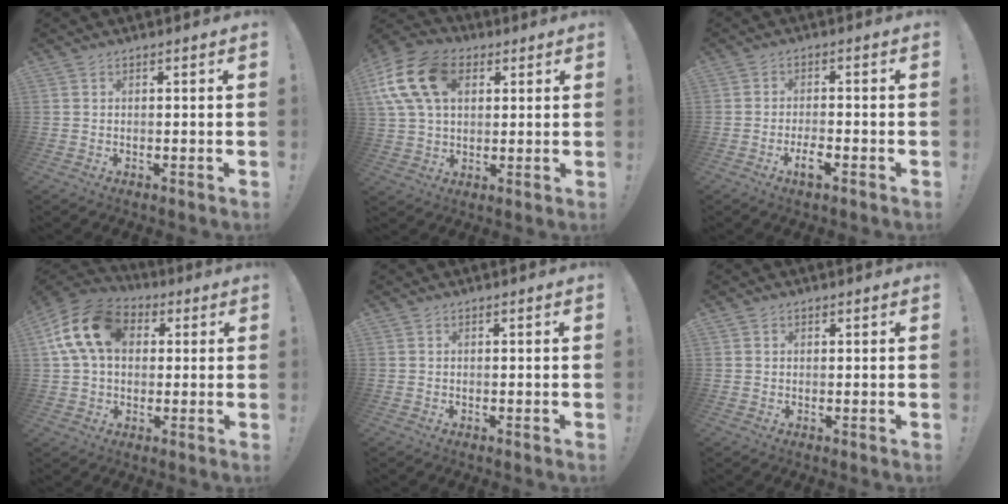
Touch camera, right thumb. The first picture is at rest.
{"total": 17.4, "force": [5.7, 12.1, 11.1], "torque": [-0.222, -0.009, 0.109]}
{"total": 4.8, "force": [-2.9, 1.0, 3.7], "torque": [-0.076, 0.006, -0.050]}
{"total": 17.0, "force": [4.4, 12.1, 11.1], "torque": [-0.193, 0.012, 0.086]}
{"total": 0.0}
{"total": 0.6, "force": [0.3, 0.5, 0.1], "torque": [0.000, 0.001, 0.006]}